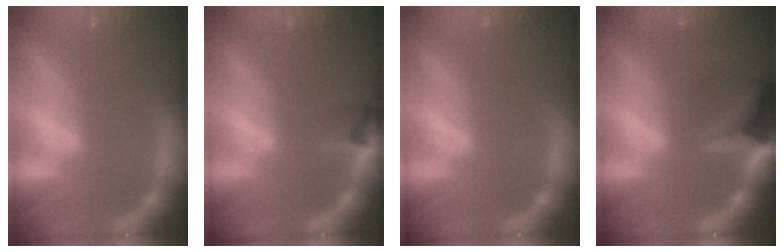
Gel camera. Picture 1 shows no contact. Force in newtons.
{"total": 2.4}
{"total": 0.0}
{"total": 7.4}